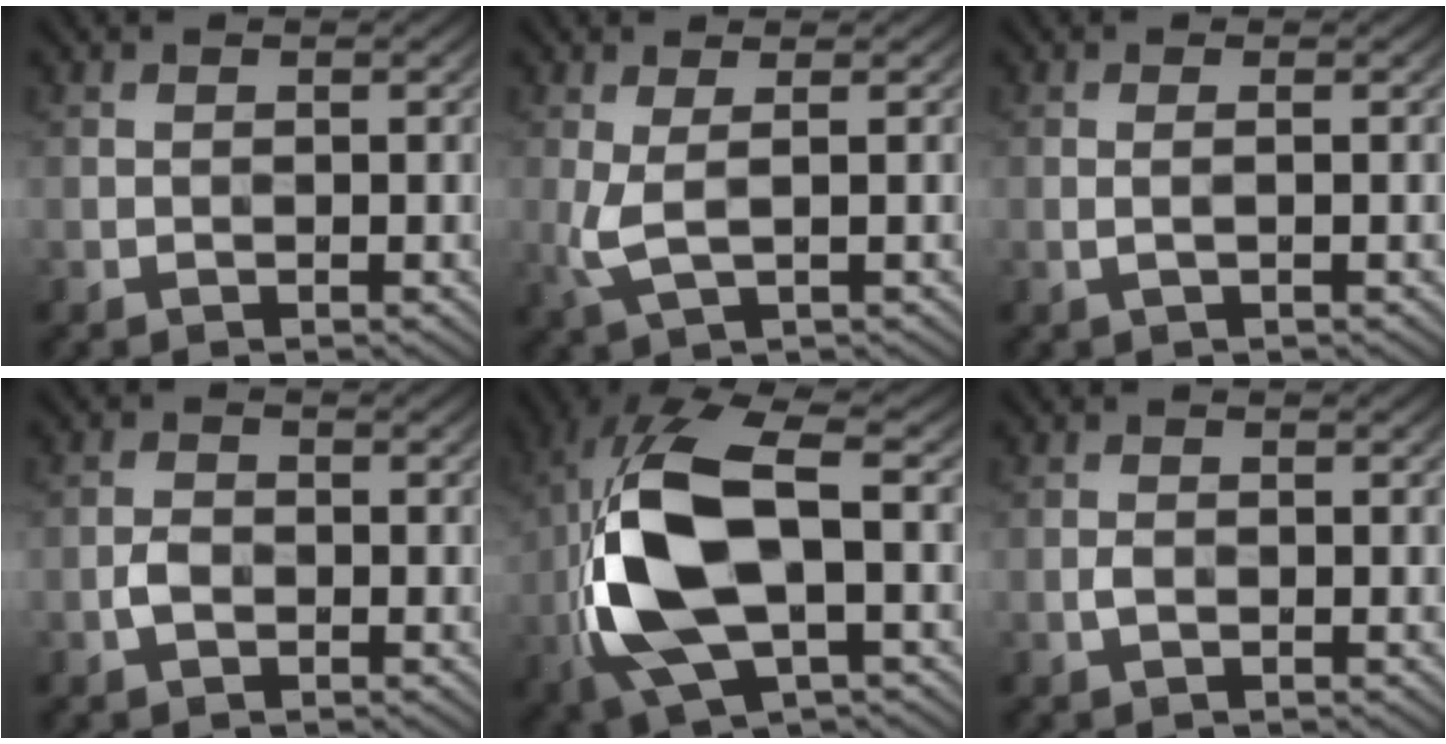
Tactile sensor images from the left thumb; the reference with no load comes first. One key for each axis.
{"total": 3.4, "fx": 0.3, "fy": 0.9, "fz": 3.2, "tx": -0.082, "ty": 0.001, "tz": 0.004}
{"total": 1.0, "fx": 0.0, "fy": 0.0, "fz": 1.0, "tx": -0.021, "ty": 0.003, "tz": -0.004}
{"total": 1.9, "fx": -0.8, "fy": 1.2, "fz": 1.2, "tx": -0.027, "ty": 0.003, "tz": -0.020}
{"total": 15.5, "fx": -1.4, "fy": 7.1, "fz": 13.7, "tx": -0.319, "ty": 0.006, "tz": -0.030}
{"total": 0.9, "fx": -0.3, "fy": 0.4, "fz": 0.7, "tx": -0.017, "ty": 0.002, "tz": -0.008}